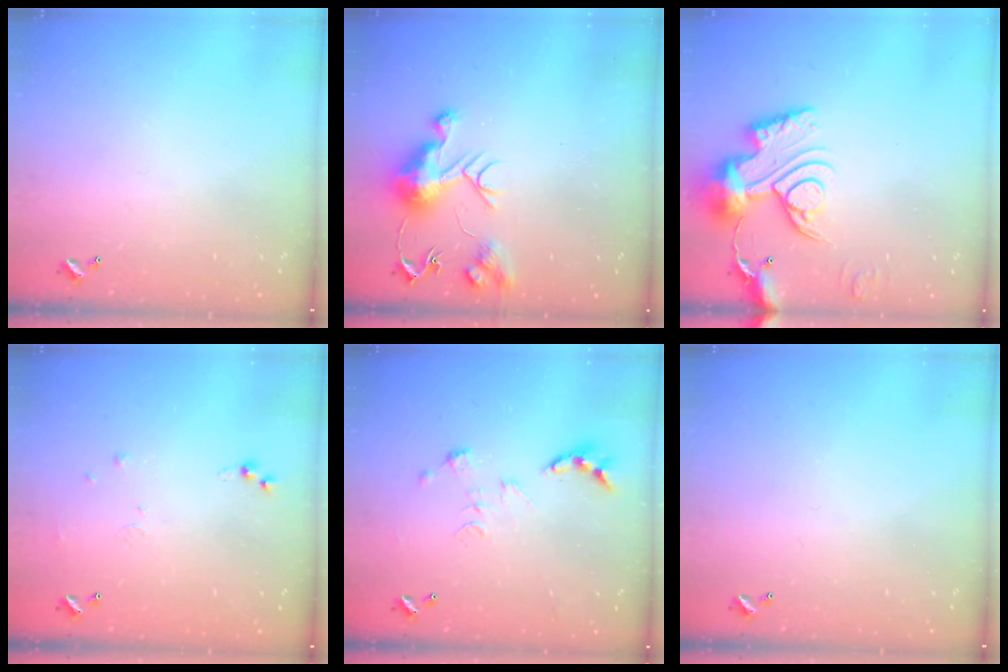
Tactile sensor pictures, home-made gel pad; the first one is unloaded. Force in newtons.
{"total": 10.6, "press": 10.6, "slide": 0.9}
{"total": 15.5, "press": 15.4, "slide": 1.7}
{"total": 5.1, "press": 5.1, "slide": 0.6}
{"total": 0.0}
{"total": 0.0}